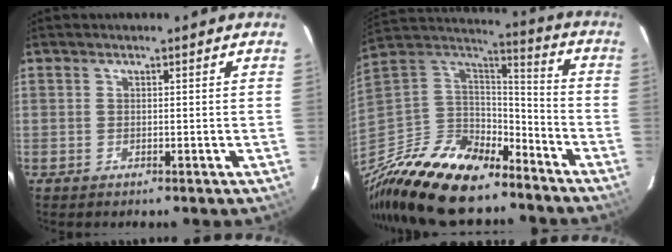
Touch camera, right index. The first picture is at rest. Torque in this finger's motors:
{"motor_torque": [0.62, -0.94, 0.29, 0.06]}